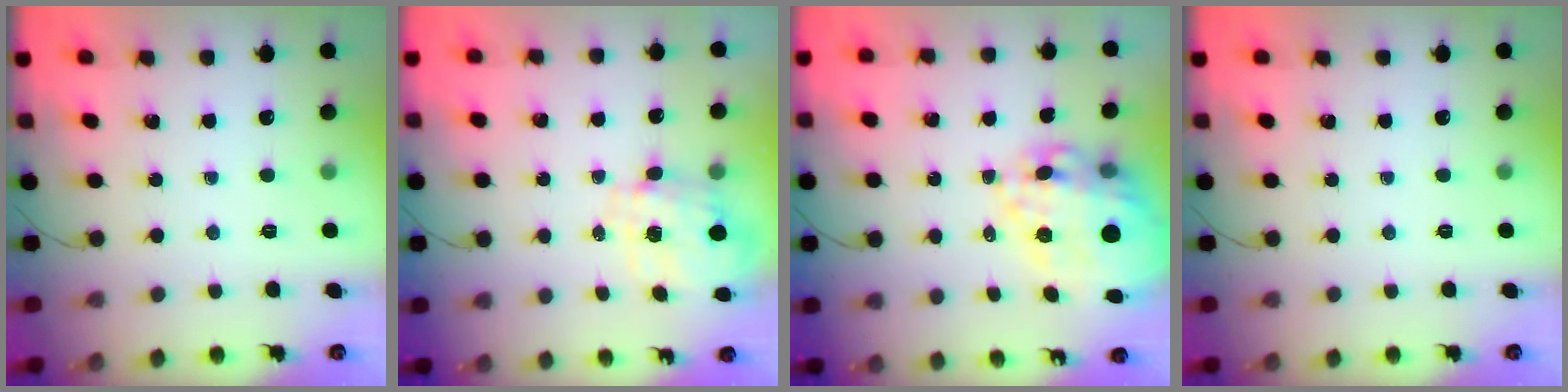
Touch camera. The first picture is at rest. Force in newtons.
{"total": 4.0, "press": 3.9, "slide": 0.9}
{"total": 22.8, "press": 22.3, "slide": 4.7}
{"total": 0.0}